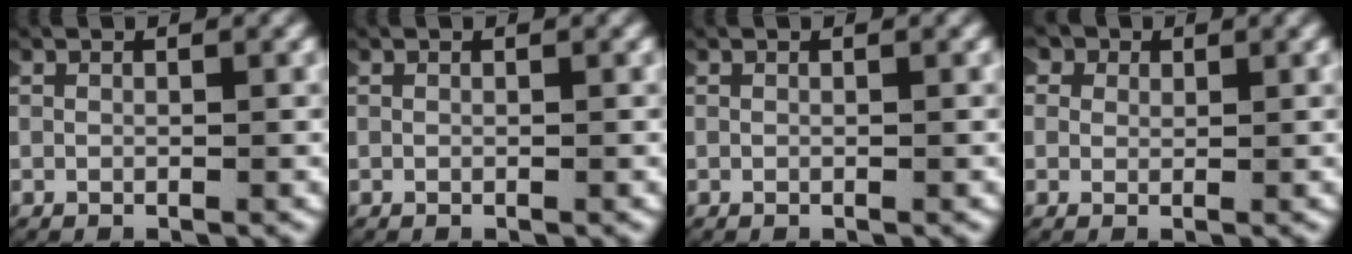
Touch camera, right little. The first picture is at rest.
{"total": 0.0}
{"total": 0.0}
{"total": 4.2, "force": [1.6, 3.6, 1.4], "torque": [-0.046, 0.002, 0.014]}